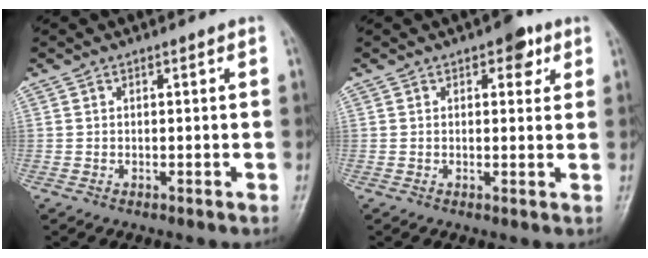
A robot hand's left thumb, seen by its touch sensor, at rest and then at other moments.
{"total": 4.3, "force": [2.2, 2.5, 2.7], "torque": [-0.010, -0.004, 0.021]}